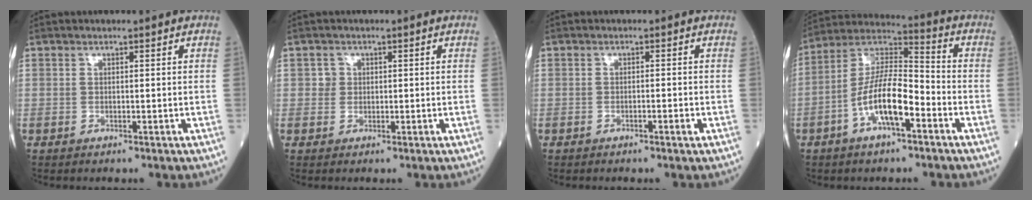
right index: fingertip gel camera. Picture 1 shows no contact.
{"total": 1.4, "force": [0.1, 1.4, 0.1], "torque": [0.008, 0.004, -0.001]}
{"total": 1.0, "force": [-0.7, 0.0, 0.8], "torque": [-0.015, 0.001, -0.010]}
{"total": 11.8, "force": [-4.5, 3.3, 10.4], "torque": [-0.207, 0.016, -0.086]}